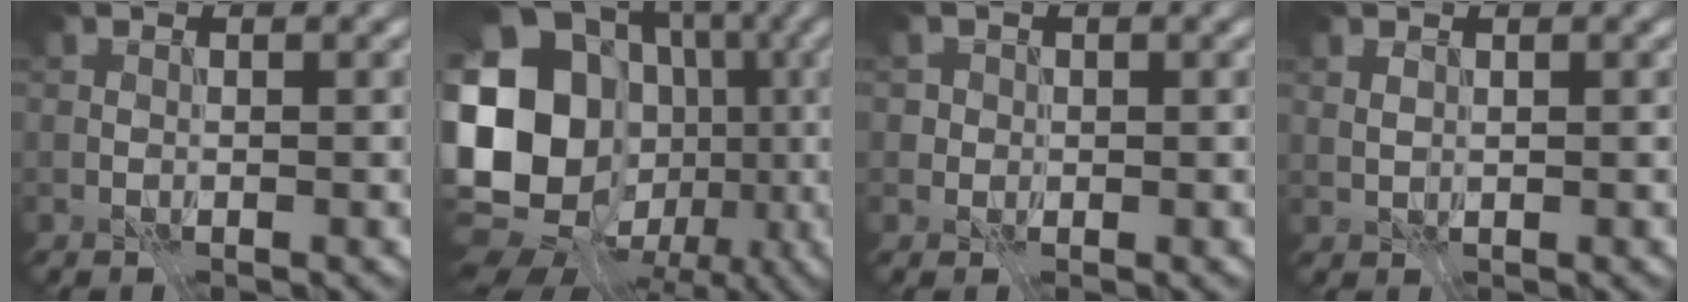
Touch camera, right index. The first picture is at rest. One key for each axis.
{"total": 23.6, "fx": -2.6, "fy": 20.4, "fz": 11.6, "tx": -0.244, "ty": 0.012, "tz": -0.092}
{"total": 1.3, "fx": 0.3, "fy": 1.2, "fz": 0.2, "tx": 0.007, "ty": 0.001, "tz": 0.006}
{"total": 0.8, "fx": 0.4, "fy": 0.5, "fz": 0.5, "tx": -0.016, "ty": 0.000, "tz": 0.012}